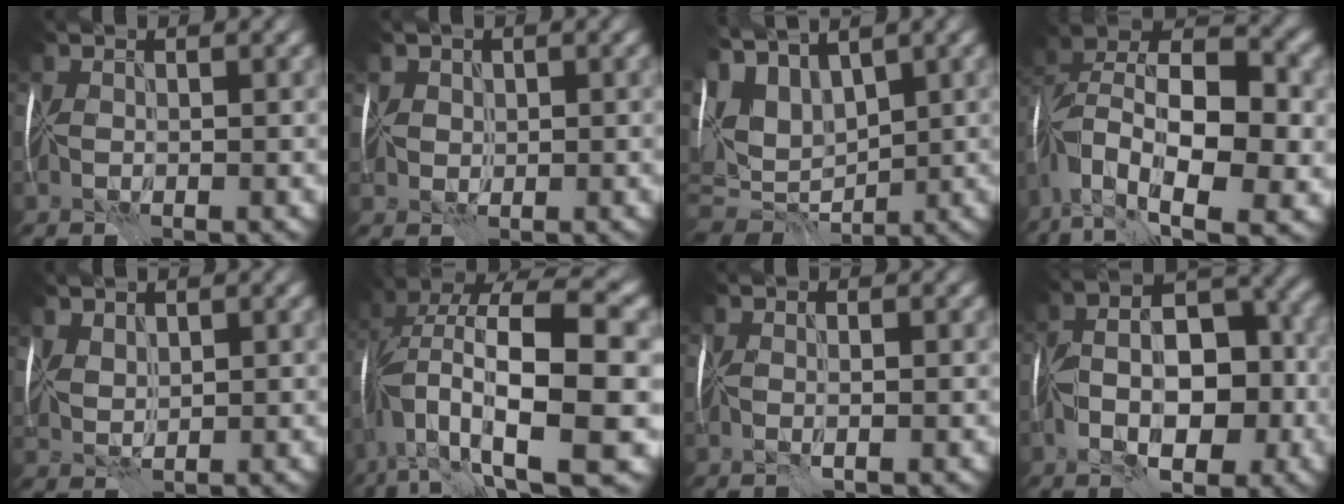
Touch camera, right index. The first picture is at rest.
{"total": 2.9, "force": [1.8, 2.0, 1.0], "torque": [-0.016, 0.019, 0.023]}
{"total": 11.4, "force": [5.1, 5.9, 8.3], "torque": [-0.172, 0.034, 0.094]}
{"total": 14.0, "force": [-4.0, 7.5, 11.1], "torque": [-0.207, 0.009, -0.062]}
{"total": 1.6, "force": [1.3, 0.6, 0.4], "torque": [-0.016, -0.002, 0.035]}
{"total": 14.5, "force": [-1.2, 5.1, 13.5], "torque": [-0.261, 0.006, 0.013]}
{"total": 0.8, "force": [-0.5, -0.6, 0.2], "torque": [0.003, 0.003, -0.005]}
{"total": 9.2, "force": [-2.6, 4.4, 7.6], "torque": [-0.114, 0.012, -0.047]}